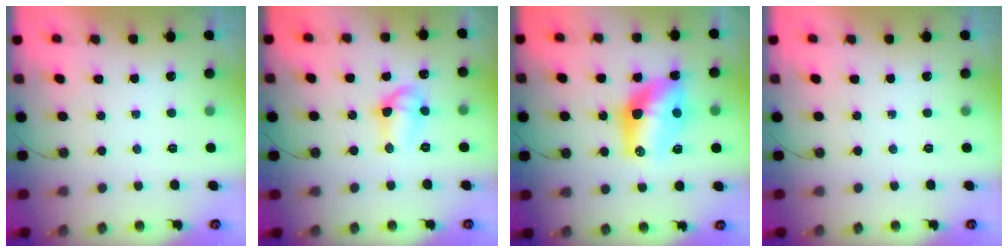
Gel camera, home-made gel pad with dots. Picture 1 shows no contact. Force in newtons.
{"total": 8.8, "press": 8.7, "slide": 1.5}
{"total": 13.5, "press": 13.5, "slide": 1.0}
{"total": 0.0}